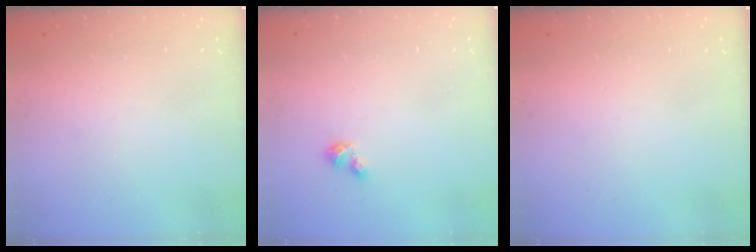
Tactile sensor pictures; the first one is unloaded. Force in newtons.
{"total": 3.1, "press": 3.0, "slide": 0.5}
{"total": 0.0}